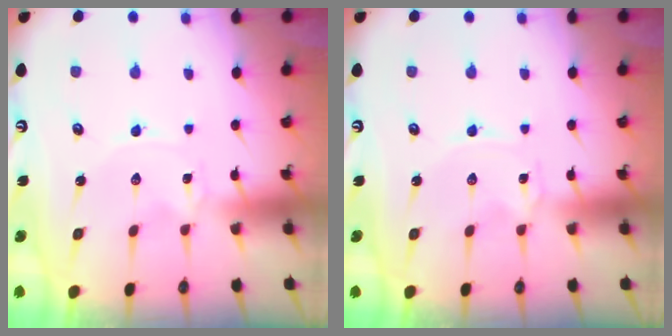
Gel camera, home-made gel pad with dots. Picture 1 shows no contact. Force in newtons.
{"total": 0.0}